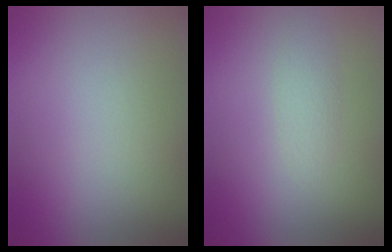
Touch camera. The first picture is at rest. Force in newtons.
{"total": 1.3, "press": 1.3, "slide": 0.0}